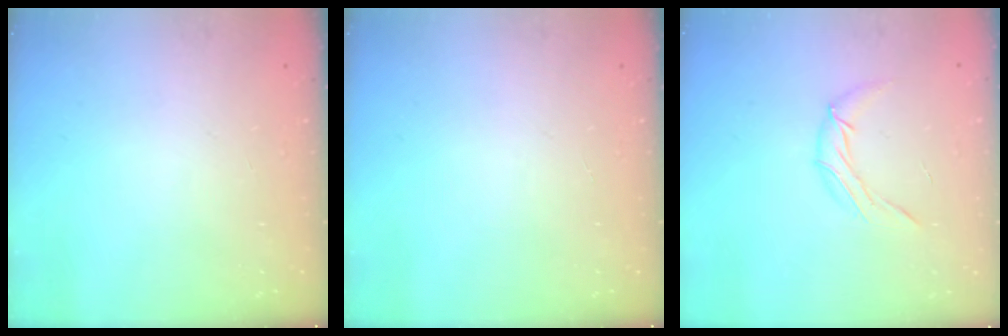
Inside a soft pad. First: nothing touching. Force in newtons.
{"total": 0.0}
{"total": 7.2, "press": 7.2, "slide": 0.7}